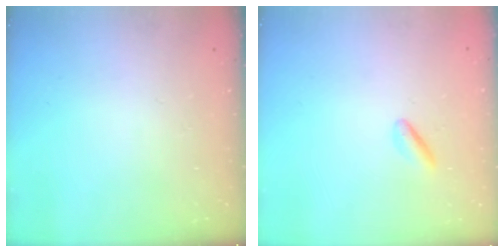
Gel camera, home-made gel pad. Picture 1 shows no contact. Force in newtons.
{"total": 0.8, "press": 0.5, "slide": 0.6}